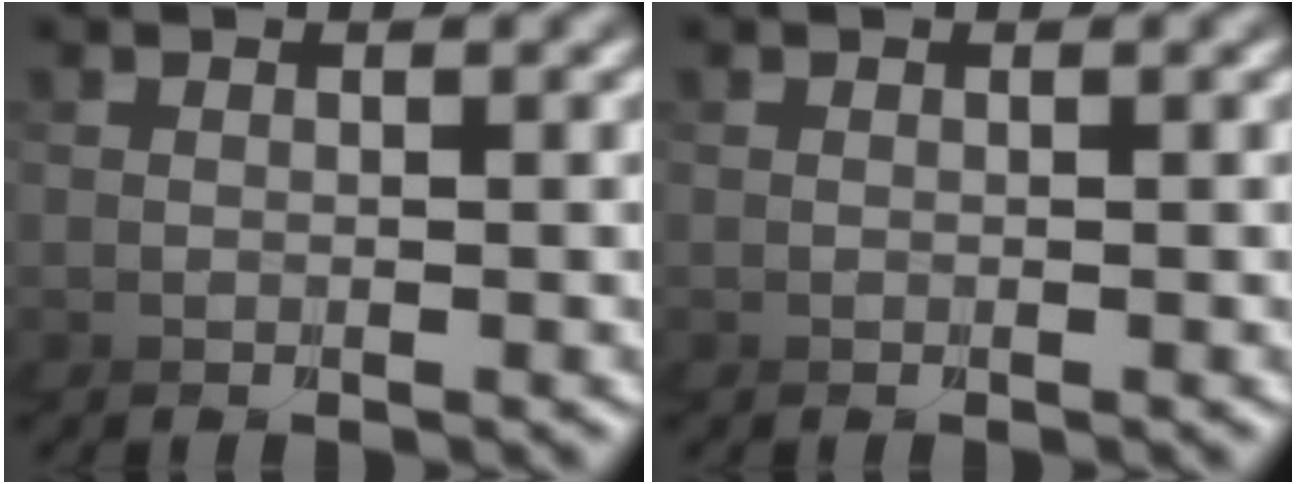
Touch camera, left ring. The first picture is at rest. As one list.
[{"total": 0.0}]